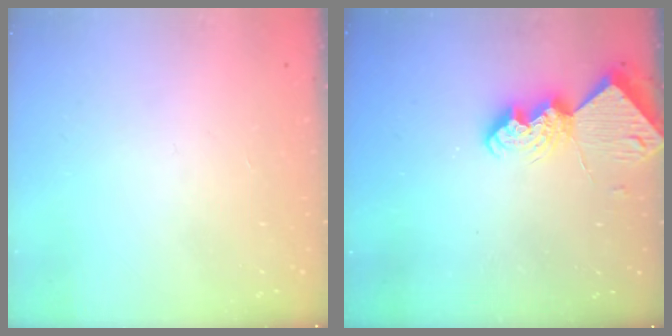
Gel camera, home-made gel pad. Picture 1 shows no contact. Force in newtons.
{"total": 11.5, "press": 11.4, "slide": 1.0}